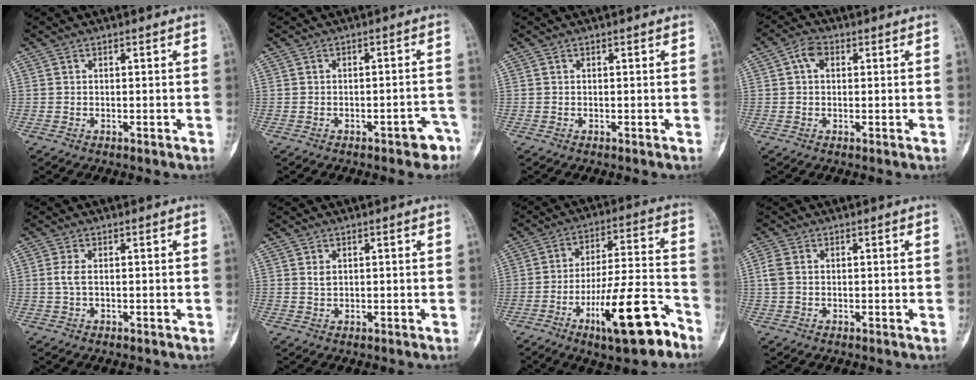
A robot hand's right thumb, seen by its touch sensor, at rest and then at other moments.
{"total": 4.6, "force": [-3.0, 2.0, 2.9], "torque": [-0.018, 0.031, -0.031]}
{"total": 0.0}
{"total": 3.6, "force": [0.9, 2.5, 2.5], "torque": [-0.040, 0.011, 0.013]}
{"total": 1.8, "force": [0.0, 0.7, 1.7], "torque": [-0.047, 0.000, 0.001]}
{"total": 1.2, "force": [0.4, 0.7, 0.8], "torque": [-0.013, 0.000, 0.012]}
{"total": 17.1, "force": [-9.4, 4.4, 13.6], "torque": [-0.217, 0.065, -0.146]}
{"total": 2.5, "force": [0.3, 1.7, 1.8], "torque": [-0.055, 0.005, 0.004]}